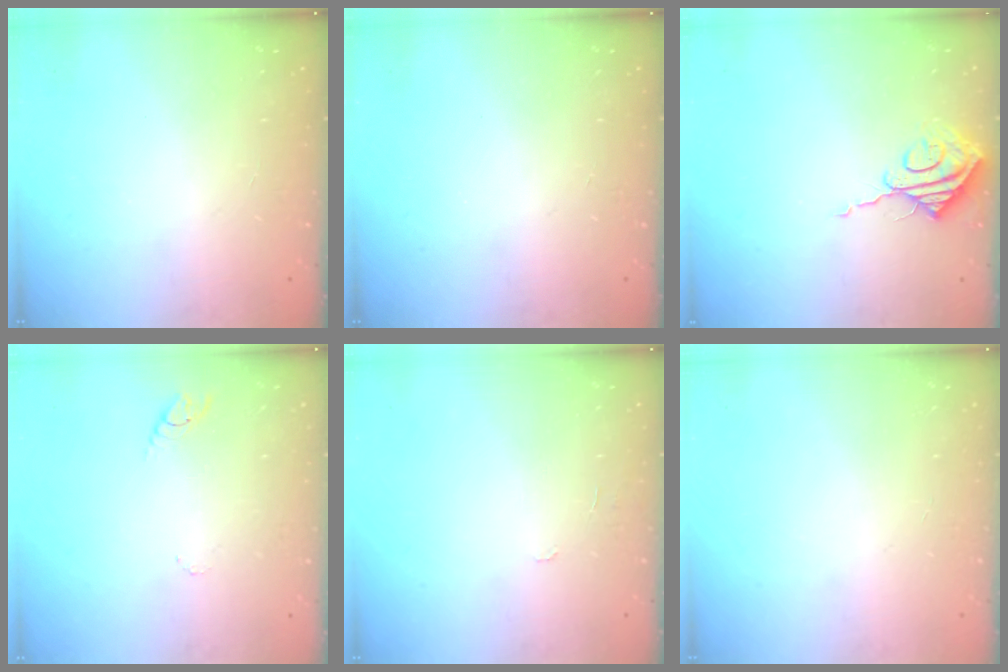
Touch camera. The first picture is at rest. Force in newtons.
{"total": 0.0}
{"total": 8.7, "press": 8.7, "slide": 0.6}
{"total": 2.8, "press": 2.8, "slide": 0.2}
{"total": 3.7, "press": 3.6, "slide": 0.3}
{"total": 0.0}